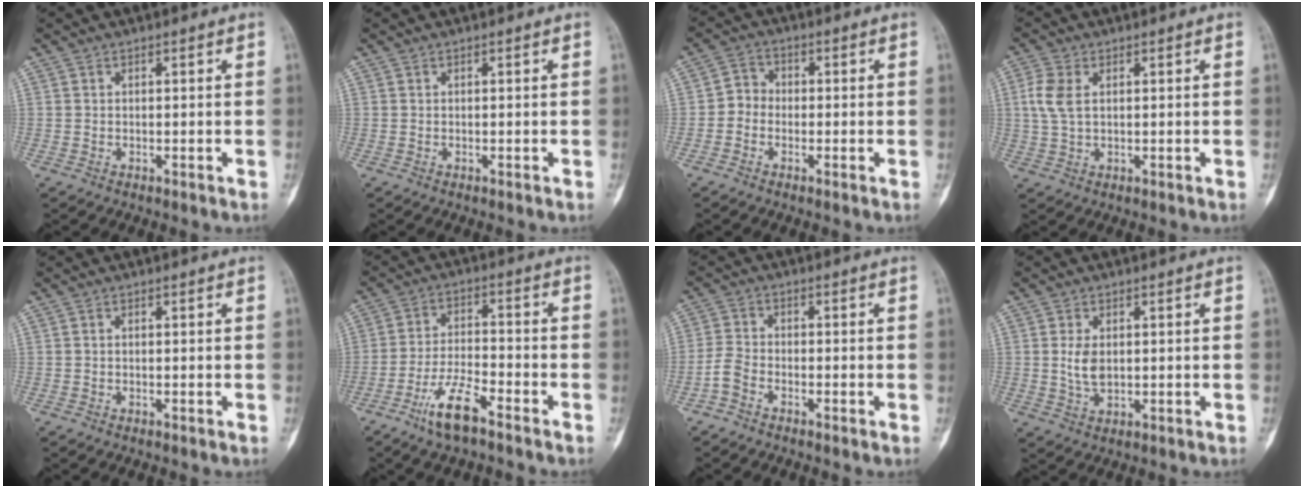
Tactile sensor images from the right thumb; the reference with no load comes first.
{"total": 0.0}
{"total": 3.6, "force": [-1.1, 3.2, 1.4], "torque": [-0.003, 0.012, -0.035]}
{"total": 5.3, "force": [1.1, 3.2, 4.1], "torque": [-0.104, 0.006, 0.022]}
{"total": 0.0}
{"total": 8.7, "force": [-5.7, 2.3, 6.1], "torque": [-0.125, 0.027, -0.106]}
{"total": 3.6, "force": [-2.2, 2.1, 2.0], "torque": [-0.044, 0.014, -0.051]}
{"total": 4.4, "force": [0.4, 2.7, 3.4], "torque": [-0.067, -0.006, 0.012]}